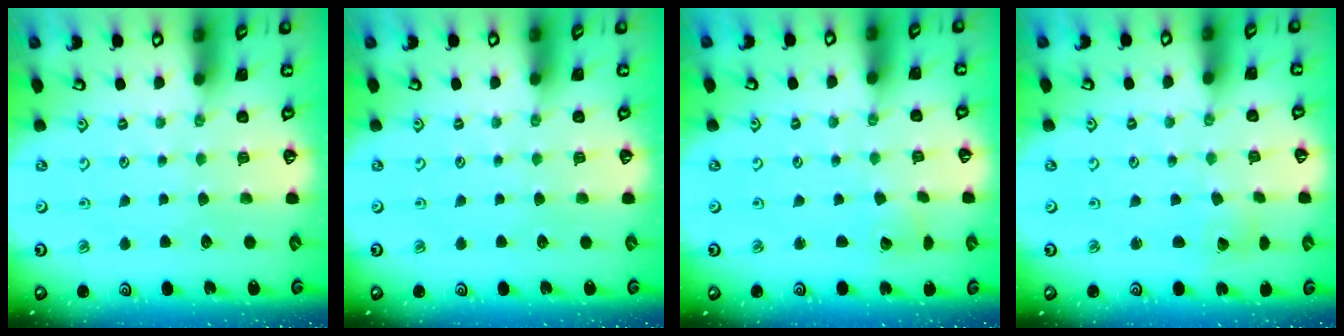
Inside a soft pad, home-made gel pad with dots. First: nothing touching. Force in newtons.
{"total": 0.0}
{"total": 2.6, "press": 2.5, "slide": 0.3}
{"total": 2.3, "press": 2.3, "slide": 0.2}